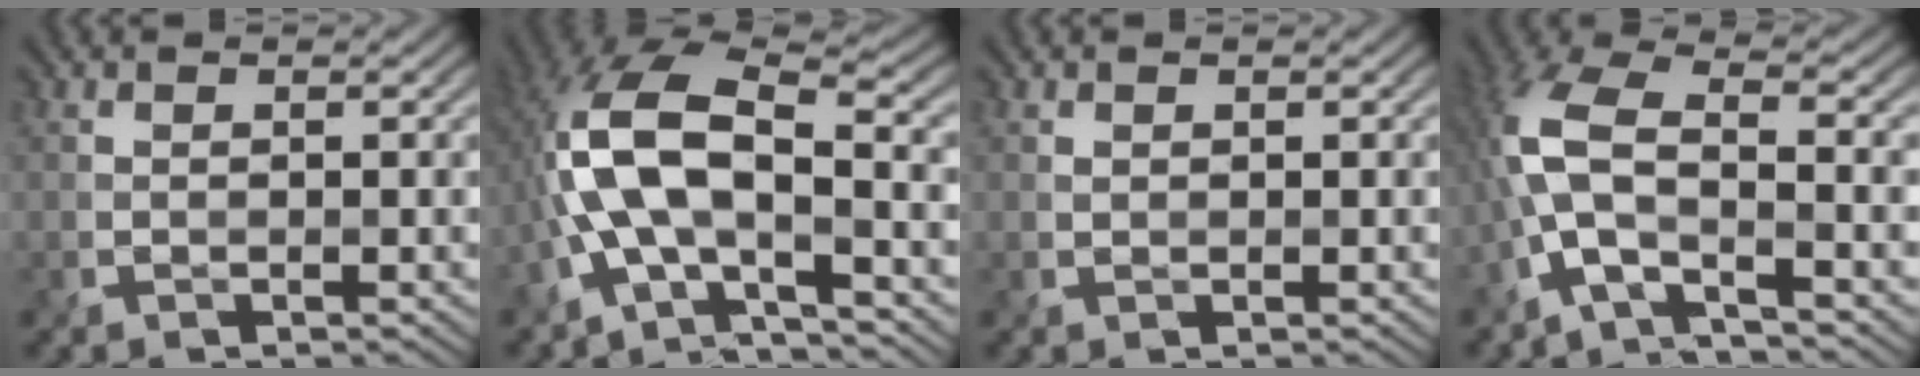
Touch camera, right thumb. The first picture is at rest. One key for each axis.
{"total": 11.7, "fx": -2.4, "fy": 4.8, "fz": 10.4, "tx": -0.226, "ty": 0.012, "tz": -0.060}
{"total": 0.0}
{"total": 8.4, "fx": -2.7, "fy": 2.8, "fz": 7.4, "tx": -0.174, "ty": 0.017, "tz": -0.076}